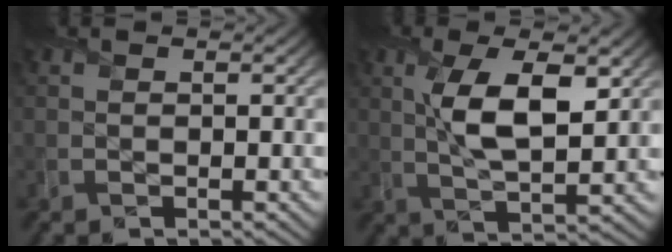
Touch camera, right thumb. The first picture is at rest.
{"total": 8.6, "force": [2.1, 3.2, 7.7], "torque": [-0.153, 0.003, 0.038]}